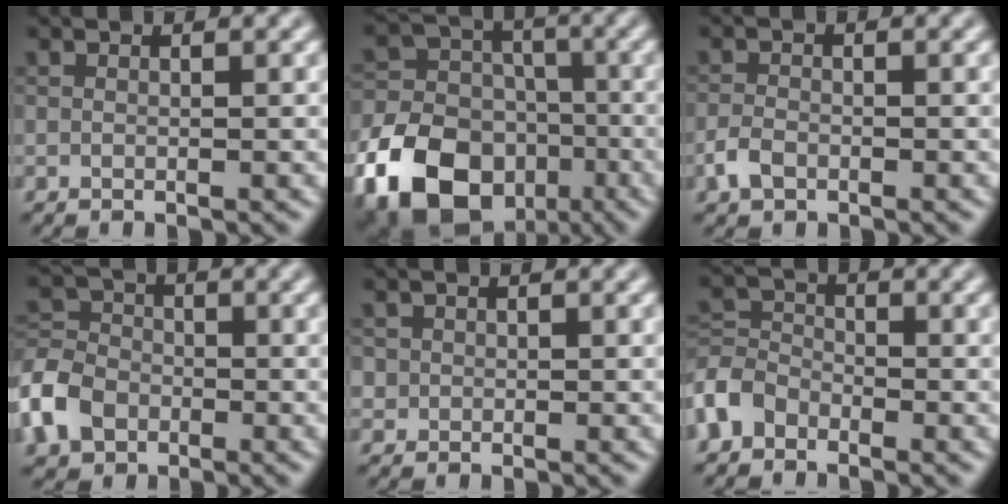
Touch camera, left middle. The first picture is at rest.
{"total": 14.9, "force": [-7.1, 11.1, 6.8], "torque": [-0.141, -0.037, -0.143]}
{"total": 1.8, "force": [-1.1, 1.1, 0.9], "torque": [-0.018, 0.002, -0.025]}
{"total": 5.8, "force": [-2.8, 4.4, 2.5], "torque": [-0.060, 0.005, -0.074]}
{"total": 1.0, "force": [0.0, 1.0, 0.0], "torque": [0.011, -0.002, 0.000]}
{"total": 3.3, "force": [-2.1, 2.3, 1.2], "torque": [-0.029, 0.007, -0.057]}